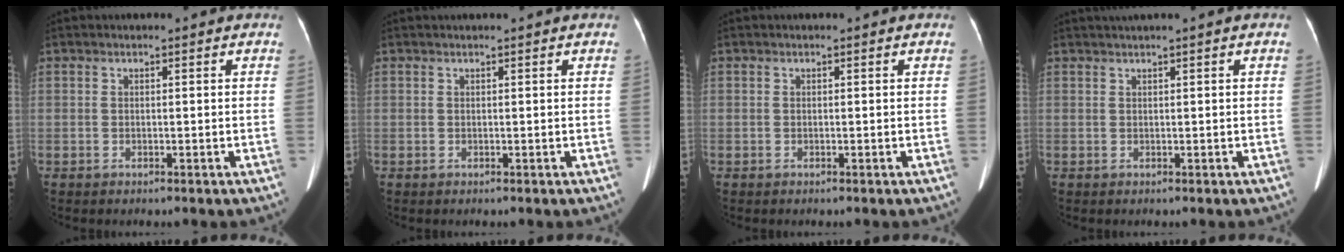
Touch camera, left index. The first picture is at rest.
{"total": 0.5, "force": [0.5, 0.0, 0.2], "torque": [-0.003, 0.019, 0.013]}
{"total": 0.0}
{"total": 1.4, "force": [0.8, -0.4, 1.1], "torque": [-0.025, 0.012, 0.022]}